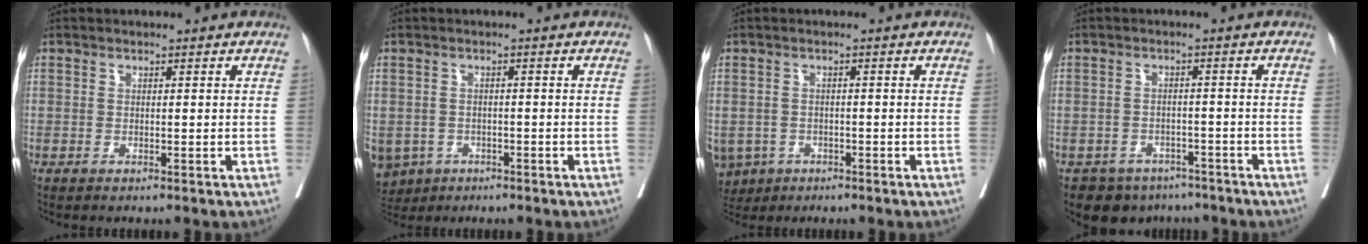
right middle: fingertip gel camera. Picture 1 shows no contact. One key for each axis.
{"total": 8.7, "fx": -4.4, "fy": 7.0, "fz": 2.6, "tx": -0.078, "ty": -0.004, "tz": -0.062}
{"total": 8.6, "fx": -4.2, "fy": 7.0, "fz": 2.6, "tx": -0.081, "ty": -0.003, "tz": -0.060}
{"total": 6.3, "fx": -4.9, "fy": 3.9, "fz": 0.5, "tx": 0.006, "ty": 0.011, "tz": -0.066}